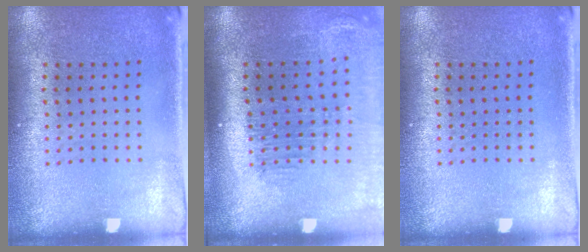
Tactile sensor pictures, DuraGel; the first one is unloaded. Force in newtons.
{"total": 1.7, "press": 1.5, "slide": 0.7}
{"total": 0.0}